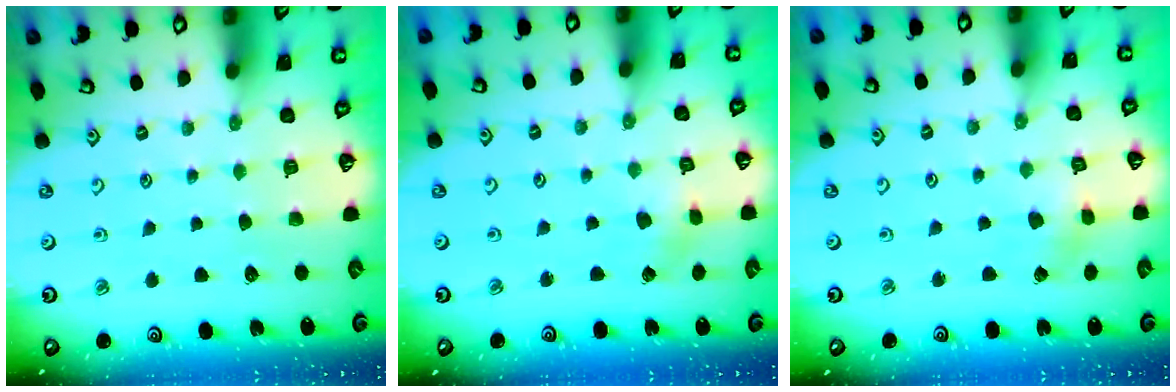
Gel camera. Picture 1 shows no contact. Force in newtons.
{"total": 1.9, "press": 1.9, "slide": 0.2}
{"total": 2.1, "press": 2.1, "slide": 0.2}